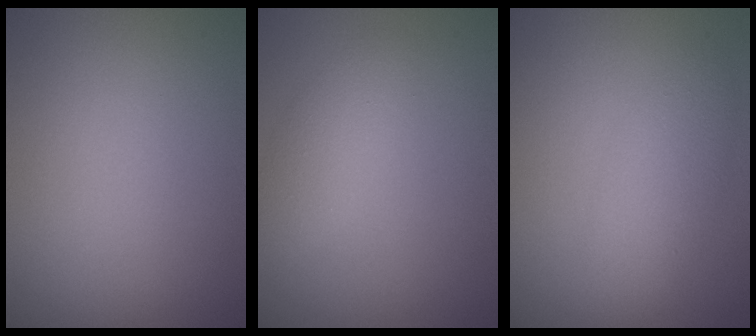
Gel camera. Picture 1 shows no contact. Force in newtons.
{"total": 2.2, "press": 2.2, "slide": 0.0}
{"total": 3.0, "press": 3.0, "slide": 0.0}